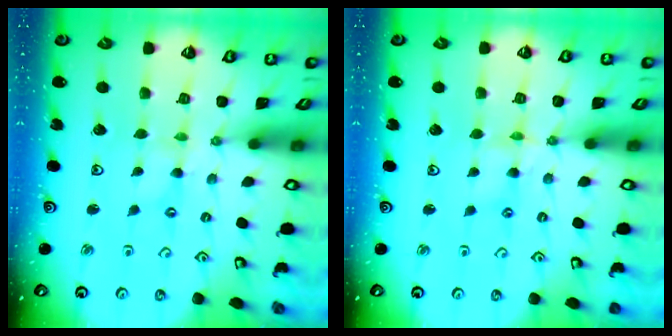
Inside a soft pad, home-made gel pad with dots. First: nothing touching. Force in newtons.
{"total": 2.9, "press": 2.9, "slide": 0.4}